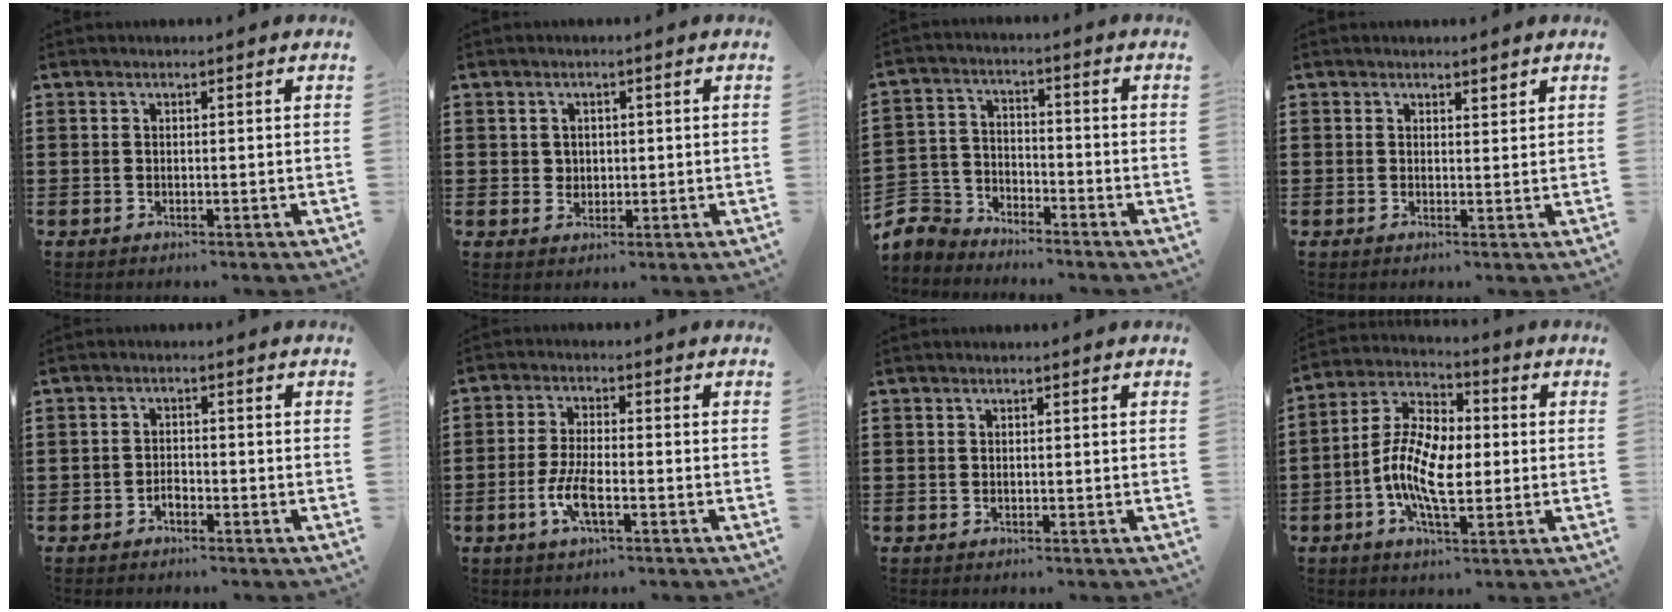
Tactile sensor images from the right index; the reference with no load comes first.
{"total": 1.8, "force": [0.5, 1.7, 0.4], "torque": [-0.014, 0.010, 0.008]}
{"total": 5.7, "force": [-5.2, 2.2, 0.6], "torque": [-0.048, -0.002, -0.117]}
{"total": 1.0, "force": [1.0, 0.2, 0.2], "torque": [0.001, -0.001, 0.017]}
{"total": 1.7, "force": [-1.1, 1.0, 0.8], "torque": [-0.018, -0.001, -0.022]}
{"total": 5.5, "force": [-2.1, 1.6, 4.8], "torque": [-0.113, -0.009, -0.045]}
{"total": 0.0}
{"total": 10.4, "force": [-1.9, 5.0, 8.9], "torque": [-0.204, -0.001, -0.042]}